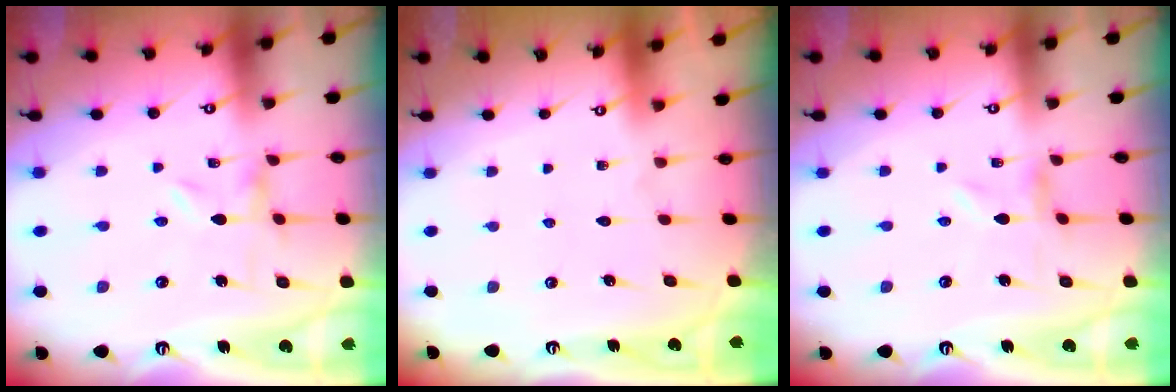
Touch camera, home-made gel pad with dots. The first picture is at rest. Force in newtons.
{"total": 1.6, "press": 1.6, "slide": 0.1}
{"total": 0.0}